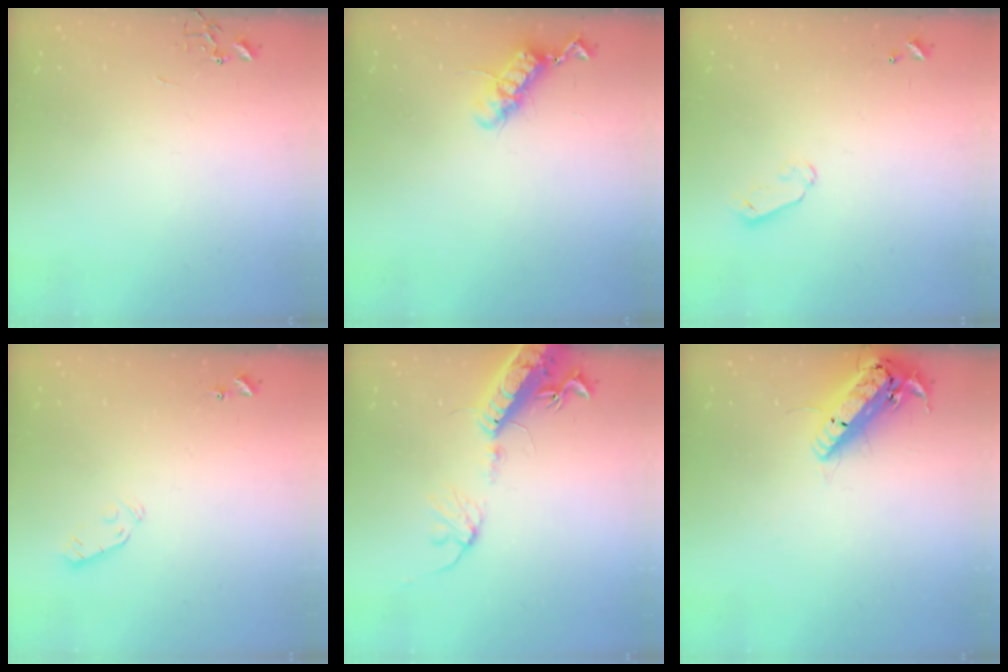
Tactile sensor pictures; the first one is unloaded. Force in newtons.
{"total": 11.7, "press": 11.6, "slide": 1.2}
{"total": 4.1, "press": 4.0, "slide": 0.4}
{"total": 3.9, "press": 3.8, "slide": 0.9}
{"total": 16.6, "press": 16.2, "slide": 3.8}
{"total": 18.4, "press": 18.1, "slide": 3.2}